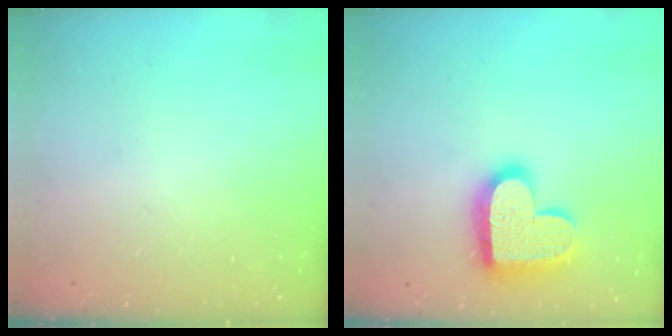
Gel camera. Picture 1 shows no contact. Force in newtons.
{"total": 17.7, "press": 17.7, "slide": 1.2}